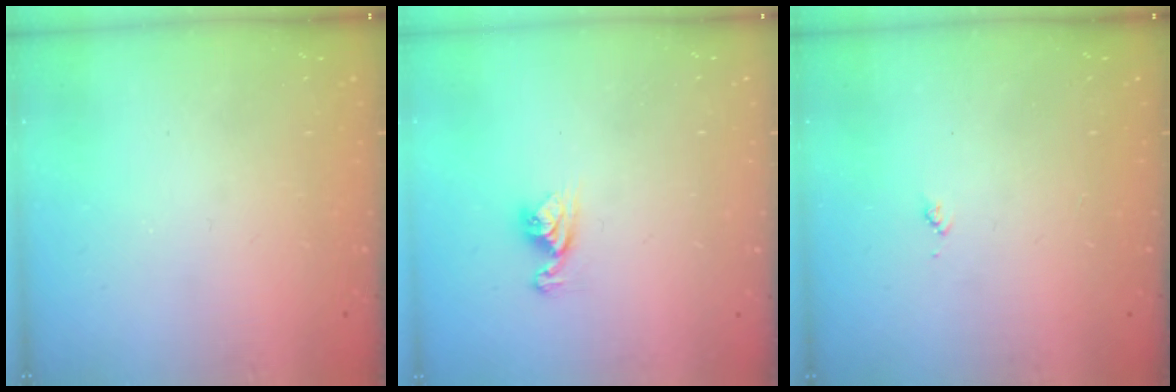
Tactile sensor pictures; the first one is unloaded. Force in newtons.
{"total": 6.9, "press": 6.9, "slide": 0.7}
{"total": 4.0, "press": 3.9, "slide": 0.5}